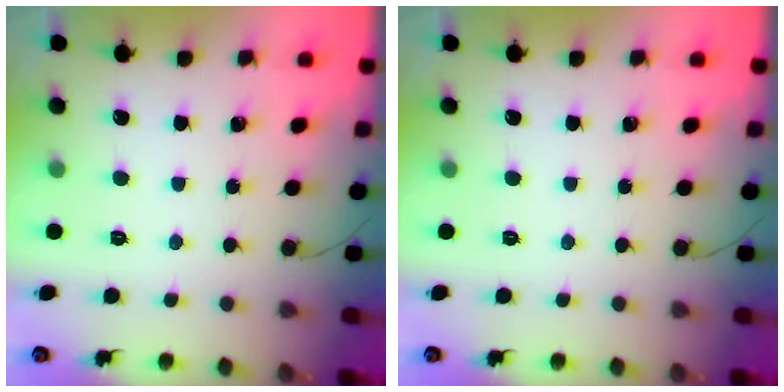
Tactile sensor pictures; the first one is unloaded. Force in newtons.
{"total": 0.0}